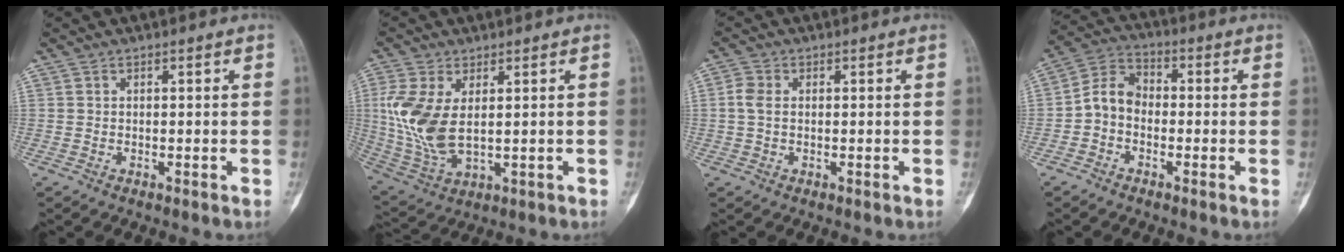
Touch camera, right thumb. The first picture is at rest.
{"total": 11.8, "force": [1.5, 6.2, 9.9], "torque": [-0.223, -0.008, 0.045]}
{"total": 2.9, "force": [0.2, 2.0, 2.1], "torque": [-0.047, 0.006, -0.004]}
{"total": 6.7, "force": [-1.5, 5.1, 4.0], "torque": [-0.059, 0.031, -0.047]}